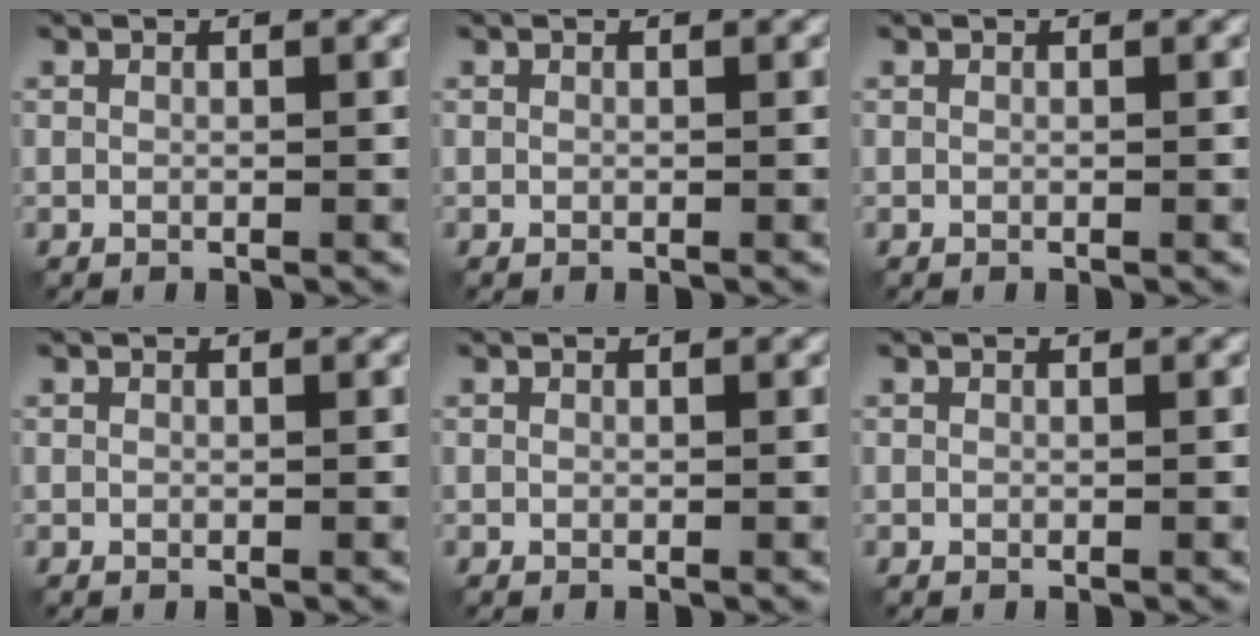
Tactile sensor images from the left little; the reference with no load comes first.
{"total": 0.0}
{"total": 0.0}
{"total": 0.0}
{"total": 0.0}
{"total": 0.0}